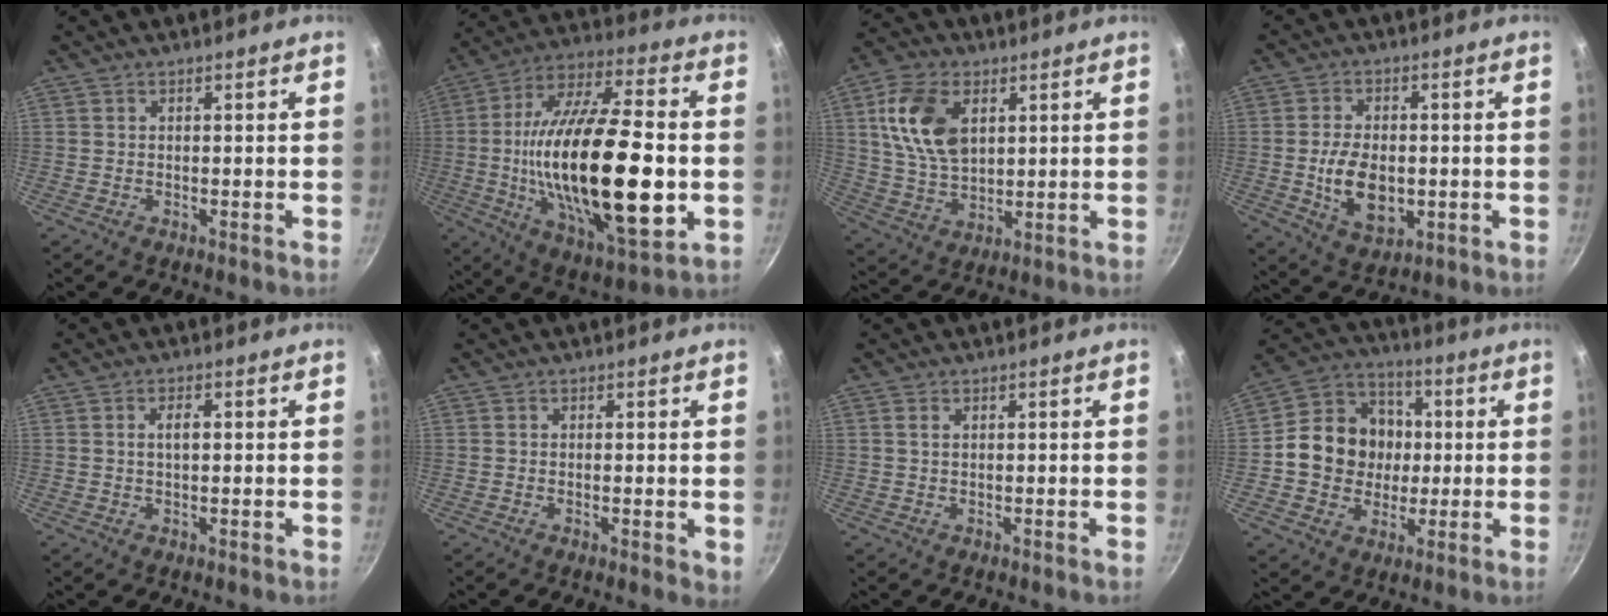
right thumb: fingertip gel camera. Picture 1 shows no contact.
{"total": 30.9, "force": [-2.7, 11.8, 28.5], "torque": [-0.506, 0.007, -0.044]}
{"total": 13.4, "force": [4.1, 8.3, 9.6], "torque": [-0.166, -0.013, 0.080]}
{"total": 10.4, "force": [-1.2, 6.5, 8.0], "torque": [-0.128, -0.004, -0.012]}
{"total": 2.6, "force": [0.3, 1.2, 2.3], "torque": [-0.040, 0.005, 0.003]}
{"total": 2.5, "force": [-0.1, 1.0, 2.3], "torque": [-0.030, -0.006, -0.003]}
{"total": 0.8, "force": [0.3, 0.4, 0.6], "torque": [-0.012, 0.001, 0.004]}
{"total": 15.1, "force": [0.2, 13.2, 7.1], "torque": [-0.087, 0.022, -0.007]}